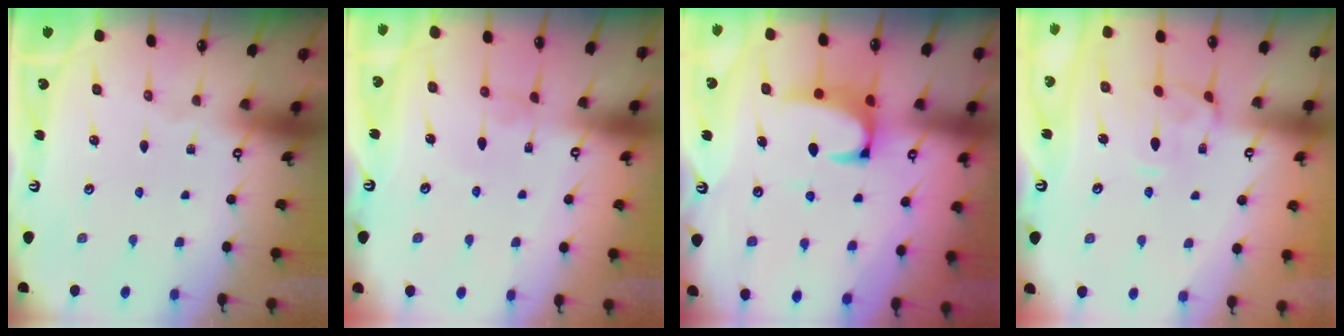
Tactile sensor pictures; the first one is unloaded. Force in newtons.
{"total": 0.9, "press": 0.8, "slide": 0.2}
{"total": 3.1, "press": 2.9, "slide": 1.1}
{"total": 2.6, "press": 2.4, "slide": 1.0}